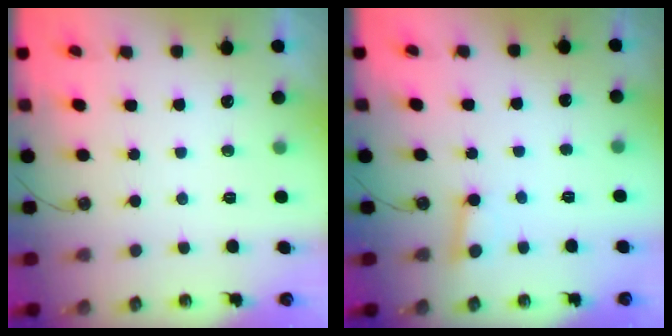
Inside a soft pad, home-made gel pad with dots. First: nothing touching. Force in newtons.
{"total": 2.4, "press": 2.3, "slide": 0.6}